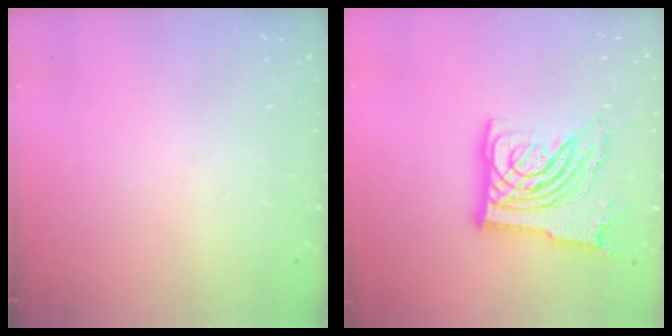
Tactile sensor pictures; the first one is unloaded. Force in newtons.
{"total": 19.2, "press": 19.1, "slide": 2.3}